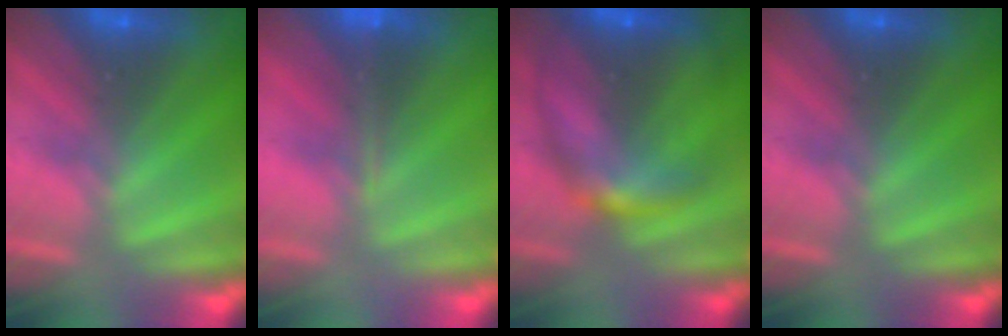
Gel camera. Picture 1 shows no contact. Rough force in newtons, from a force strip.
{"total": 1.6}
{"total": 6.9}
{"total": 0.0}